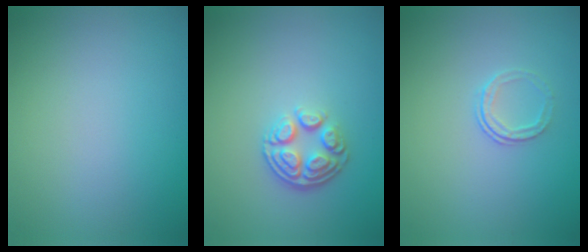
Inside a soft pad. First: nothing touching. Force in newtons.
{"total": 3.7, "press": 2.7, "slide": 2.6}
{"total": 1.3, "press": 0.9, "slide": 0.9}